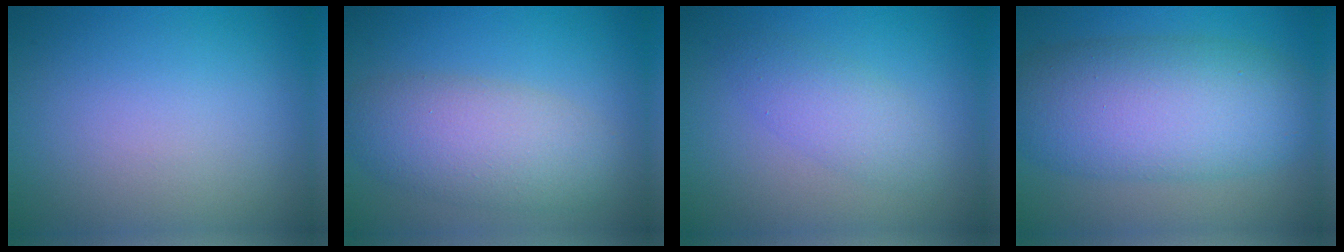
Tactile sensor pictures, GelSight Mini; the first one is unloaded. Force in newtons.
{"total": 5.6, "press": 5.6, "slide": 0.4}
{"total": 2.7, "press": 2.7, "slide": 0.0}
{"total": 9.6, "press": 9.6, "slide": 0.2}